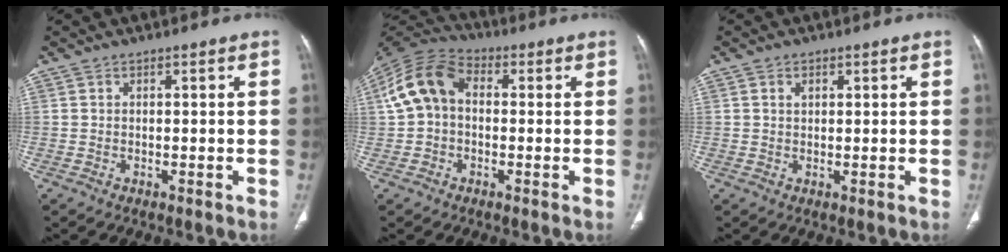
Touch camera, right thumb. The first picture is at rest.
{"total": 10.9, "force": [0.7, 7.9, 7.4], "torque": [-0.141, 0.032, 0.000]}
{"total": 1.3, "force": [0.6, 0.9, 0.7], "torque": [-0.010, -0.002, 0.012]}